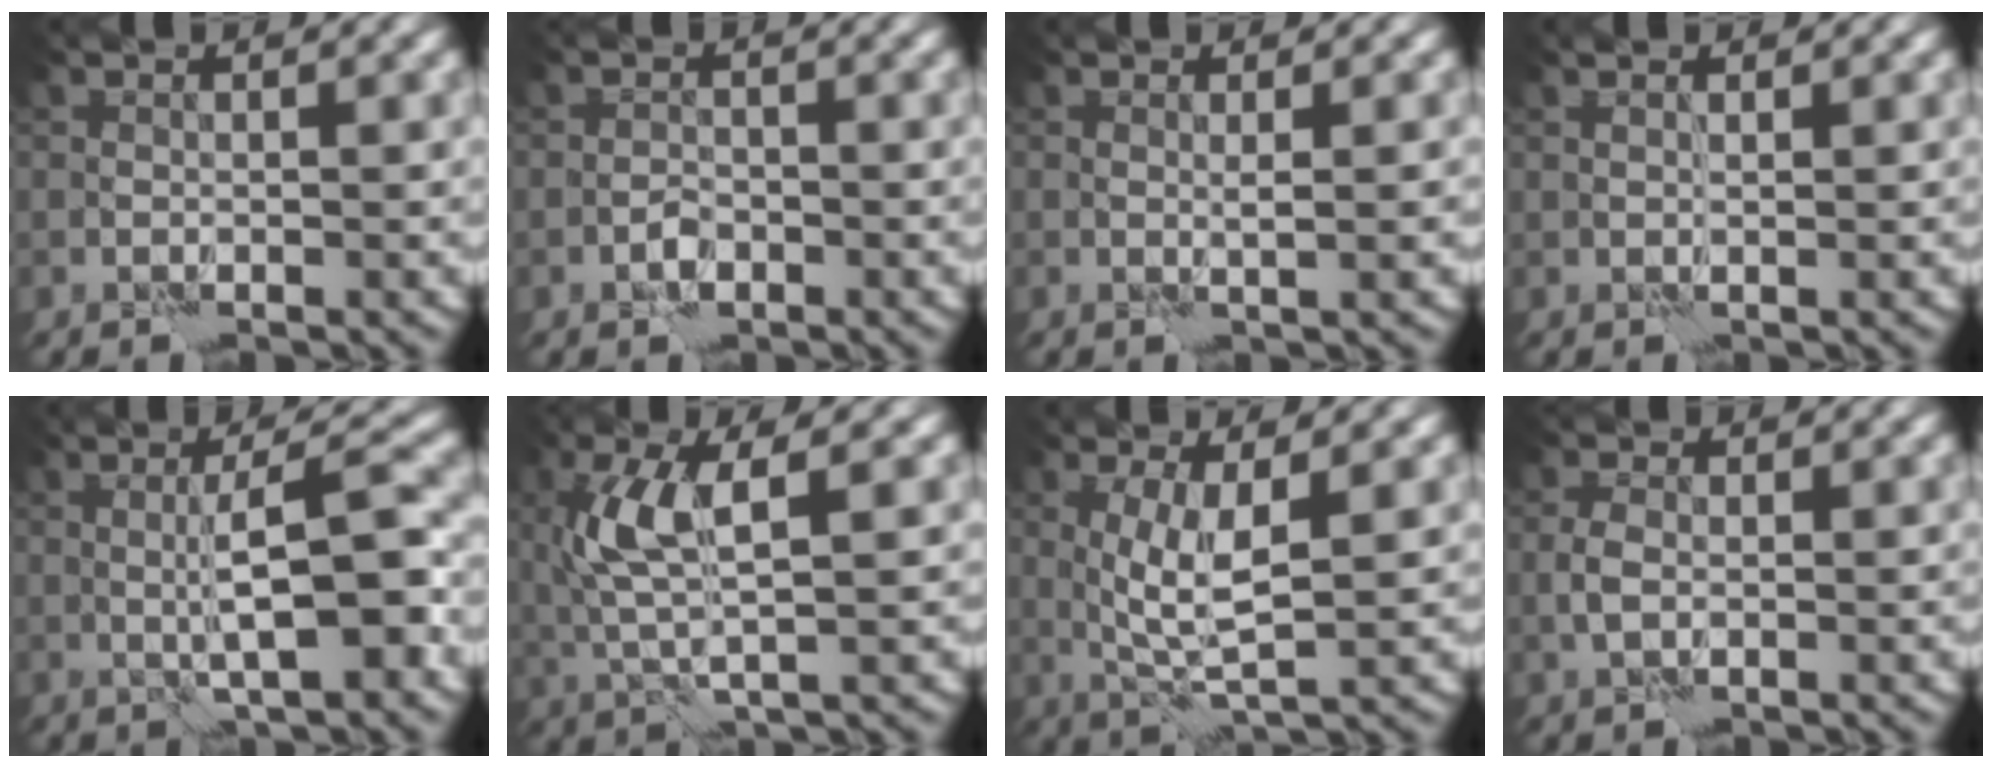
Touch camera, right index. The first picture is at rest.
{"total": 1.2, "force": [-0.7, 0.7, 0.6], "torque": [-0.008, 0.003, -0.014]}
{"total": 1.0, "force": [0.4, -0.2, 0.9], "torque": [-0.013, -0.003, 0.008]}
{"total": 0.7, "force": [0.7, -0.2, 0.2], "torque": [-0.005, -0.002, 0.008]}
{"total": 5.3, "force": [0.0, 0.7, 5.2], "torque": [-0.085, 0.010, 0.001]}
{"total": 5.1, "force": [1.3, 1.3, 4.7], "torque": [-0.110, 0.001, 0.026]}
{"total": 4.1, "force": [0.8, 0.8, 3.9], "torque": [-0.083, -0.004, 0.019]}
{"total": 1.6, "force": [-0.1, 0.8, 1.3], "torque": [-0.029, 0.000, -0.006]}